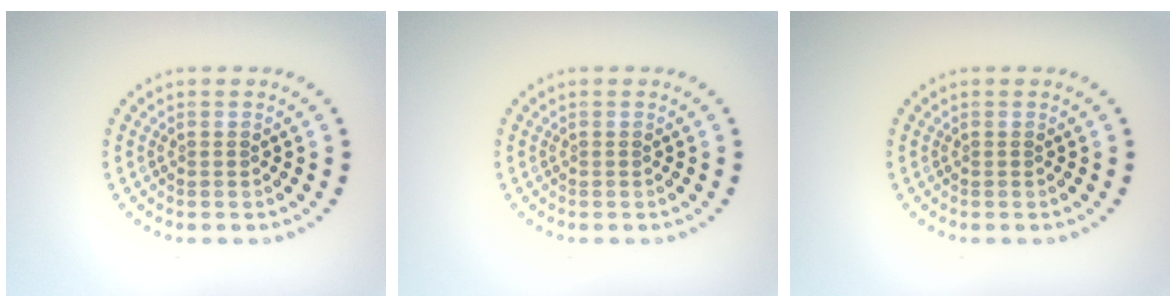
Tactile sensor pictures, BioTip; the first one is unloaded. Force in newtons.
{"total": 0.0}
{"total": 0.0}